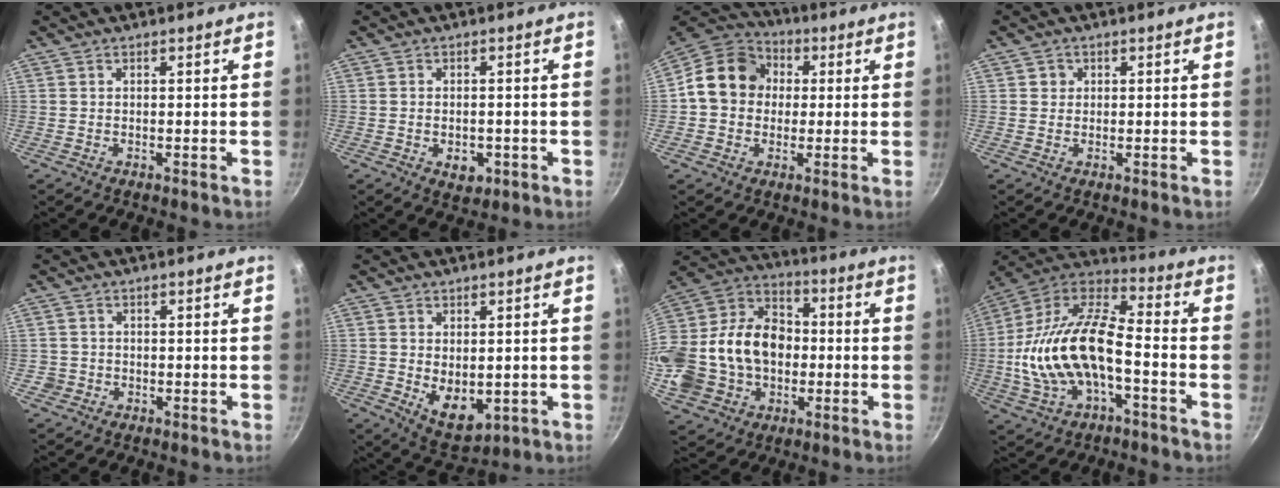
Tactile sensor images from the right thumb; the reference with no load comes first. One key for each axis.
{"total": 4.9, "fx": -1.5, "fy": 3.4, "fz": 3.2, "tx": -0.034, "ty": 0.005, "tz": -0.012}
{"total": 13.5, "fx": 1.3, "fy": 11.6, "fz": 6.8, "tx": -0.084, "ty": 0.028, "tz": 0.000}
{"total": 1.6, "fx": 0.4, "fy": 1.6, "fz": 0.3, "tx": 0.004, "ty": 0.002, "tz": 0.003}
{"total": 1.8, "fx": -0.5, "fy": 1.7, "fz": 0.3, "tx": 0.003, "ty": 0.010, "tz": -0.005}
{"total": 7.9, "fx": -0.3, "fy": 5.1, "fz": 6.1, "tx": -0.081, "ty": -0.019, "tz": 0.015}
{"total": 25.6, "fx": -1.9, "fy": 19.9, "fz": 16.0, "tx": -0.307, "ty": 0.056, "tz": -0.026}
{"total": 21.6, "fx": -4.0, "fy": 10.6, "fz": 18.3, "tx": -0.348, "ty": 0.048, "tz": -0.081}